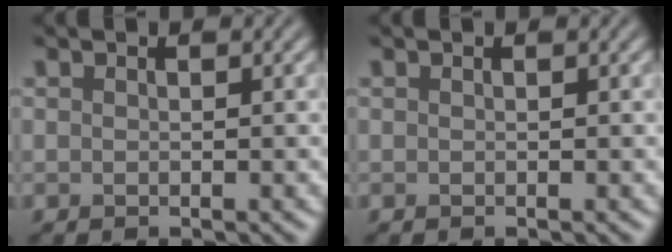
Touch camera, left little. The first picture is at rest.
{"total": 0.0}